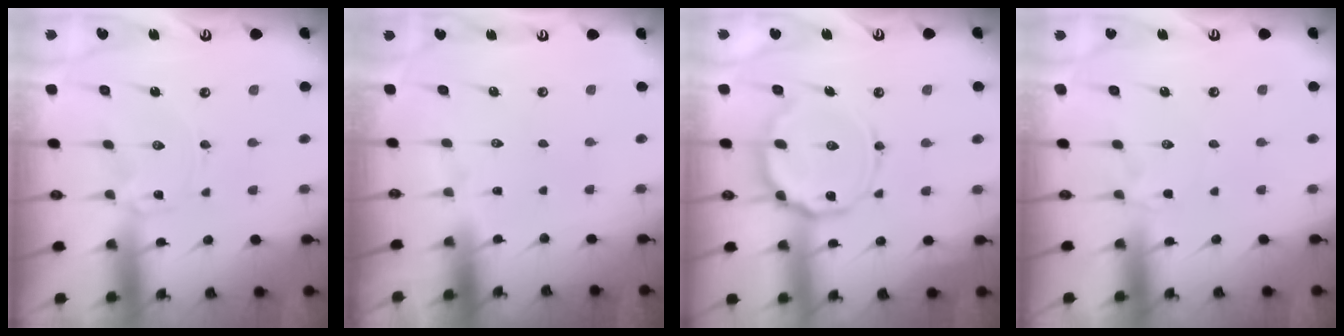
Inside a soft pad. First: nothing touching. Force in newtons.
{"total": 1.5, "press": 1.5, "slide": 0.1}
{"total": 13.8, "press": 13.8, "slide": 1.3}
{"total": 1.7, "press": 1.6, "slide": 0.5}